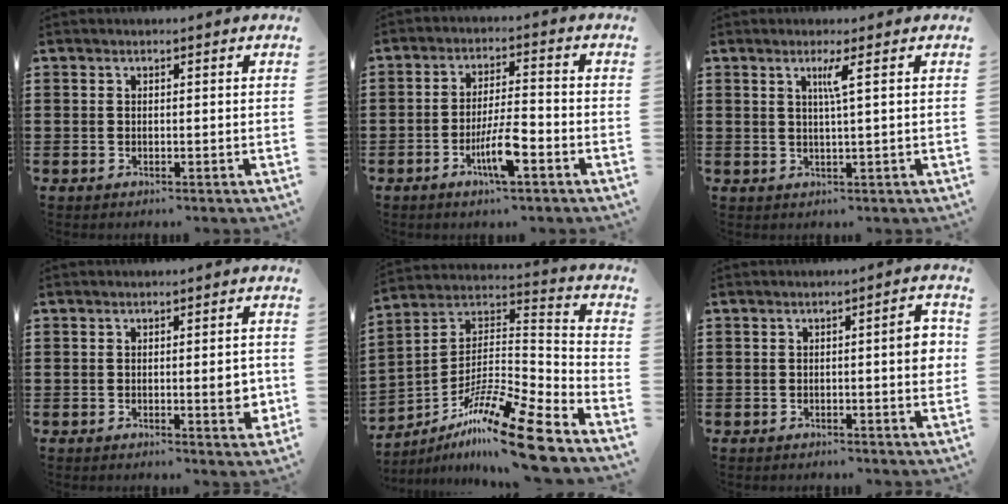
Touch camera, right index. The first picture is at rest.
{"total": 6.7, "force": [-3.2, 1.3, 5.8], "torque": [-0.113, -0.006, -0.059]}
{"total": 2.7, "force": [0.9, -0.6, 2.4], "torque": [-0.049, -0.005, 0.011]}
{"total": 3.9, "force": [-0.9, 1.2, 3.5], "torque": [-0.040, -0.003, -0.018]}
{"total": 14.4, "force": [-11.0, 0.6, 9.3], "torque": [-0.154, 0.026, -0.201]}
{"total": 3.9, "force": [-0.4, 0.7, 3.8], "torque": [-0.048, -0.003, -0.013]}